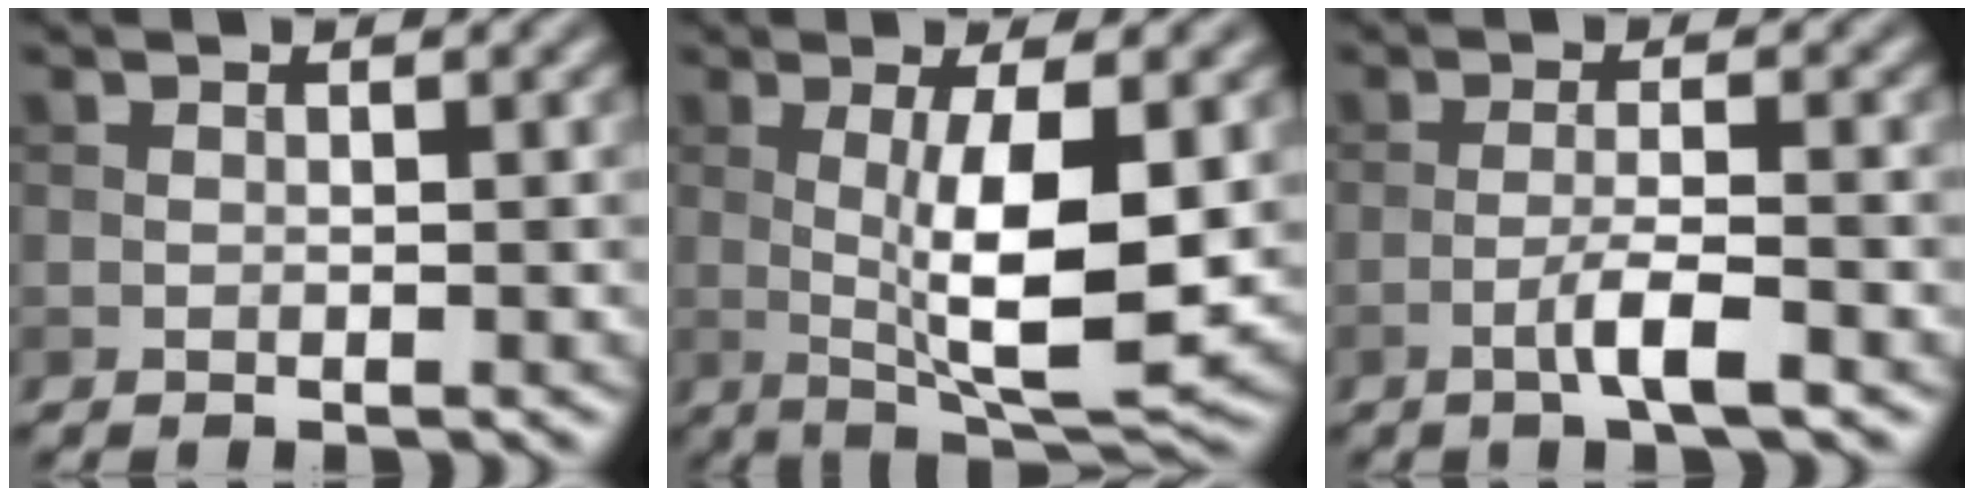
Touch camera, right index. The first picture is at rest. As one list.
[{"total": 8.3, "force": [0.2, 1.9, 8.0], "torque": [-0.130, -0.010, 0.011]}, {"total": 3.1, "force": [-1.5, 0.3, 2.7], "torque": [-0.048, 0.008, -0.034]}]